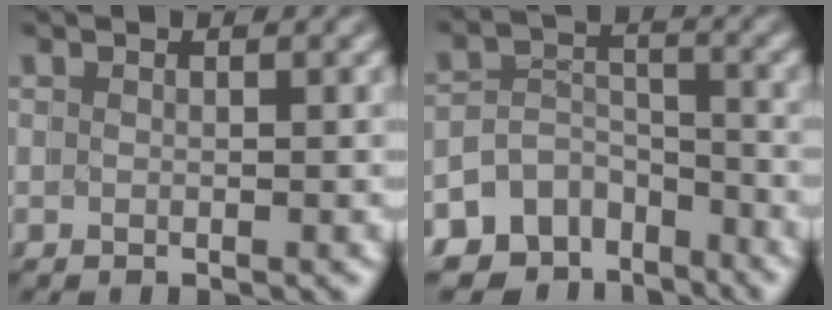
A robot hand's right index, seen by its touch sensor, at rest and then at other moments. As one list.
[{"total": 10.9, "force": [-7.9, 7.0, 2.5], "torque": [-0.053, -0.033, -0.137]}]